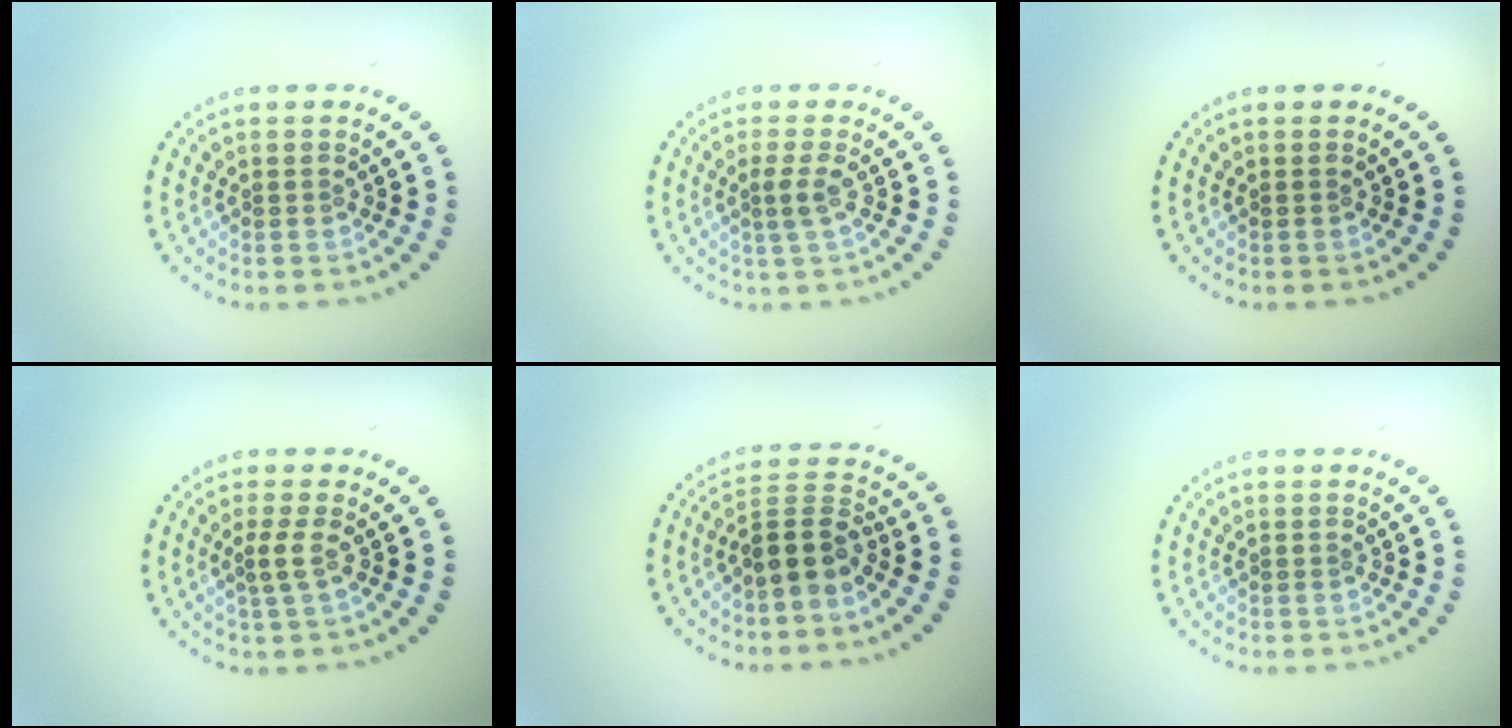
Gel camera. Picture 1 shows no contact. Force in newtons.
{"total": 1.7, "press": 1.2, "slide": 1.2}
{"total": 0.0}
{"total": 1.4, "press": 0.9, "slide": 1.0}
{"total": 3.4, "press": 2.9, "slide": 1.9}
{"total": 0.0}